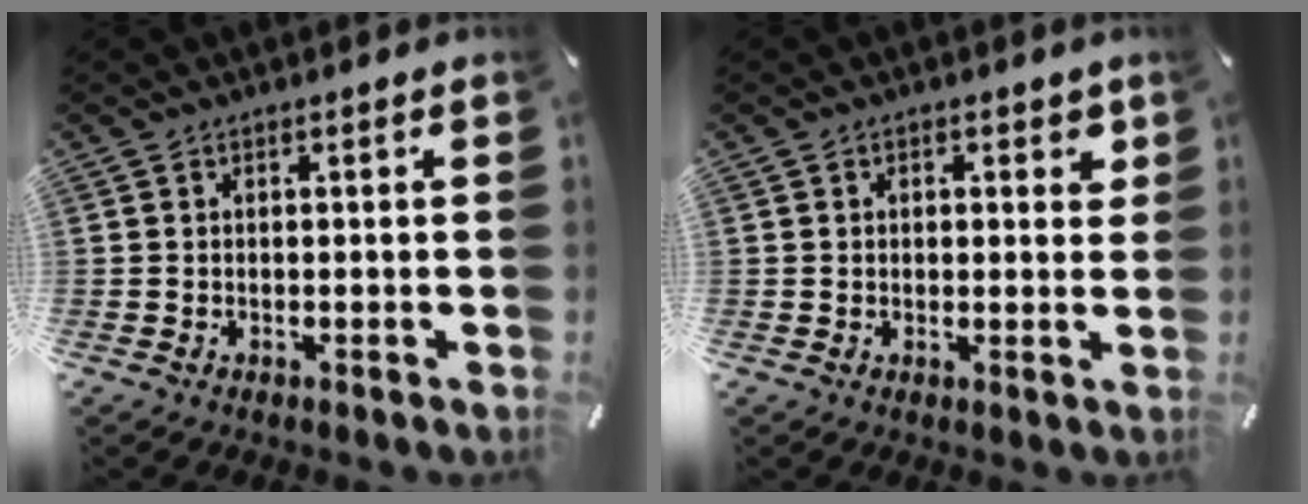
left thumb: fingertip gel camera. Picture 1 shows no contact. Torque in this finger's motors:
{"motor_torque": [0.02, -0.39, 0.02, 0.00, -0.03]}